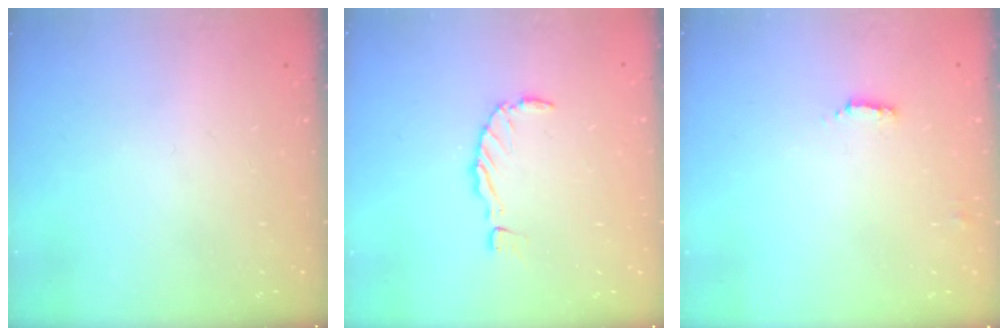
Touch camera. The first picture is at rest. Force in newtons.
{"total": 0.0}
{"total": 1.4, "press": 1.4, "slide": 0.4}